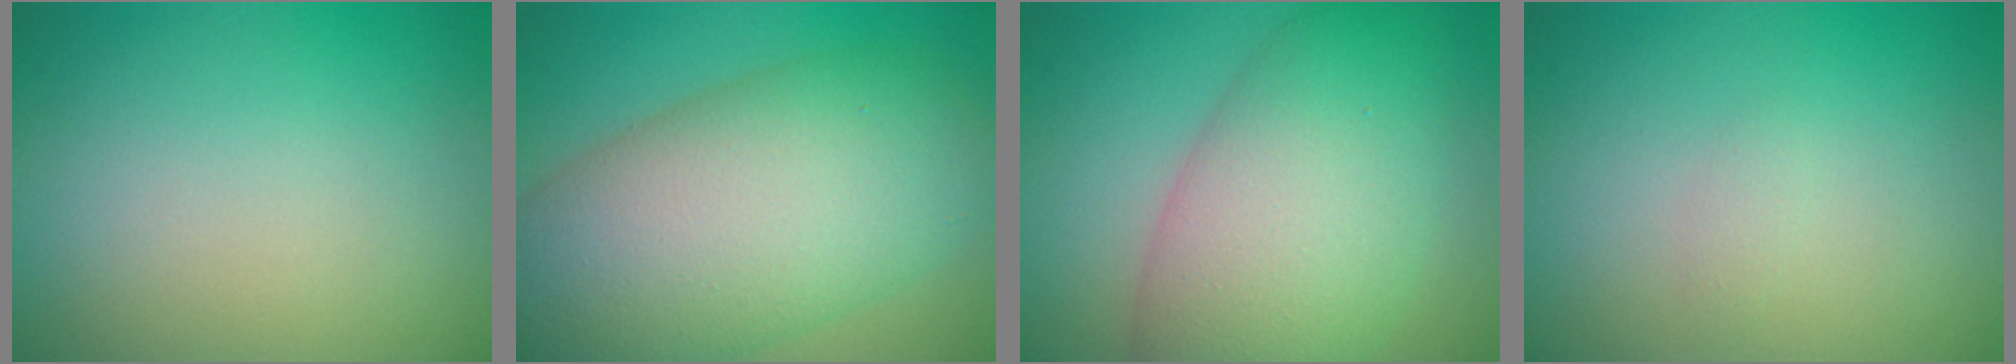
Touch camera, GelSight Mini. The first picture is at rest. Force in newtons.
{"total": 13.2, "press": 13.2, "slide": 0.8}
{"total": 9.5, "press": 9.5, "slide": 0.2}
{"total": 0.6, "press": 0.6, "slide": 0.1}